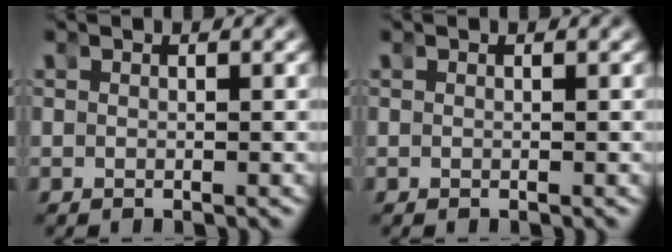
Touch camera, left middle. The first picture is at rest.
{"total": 0.0}